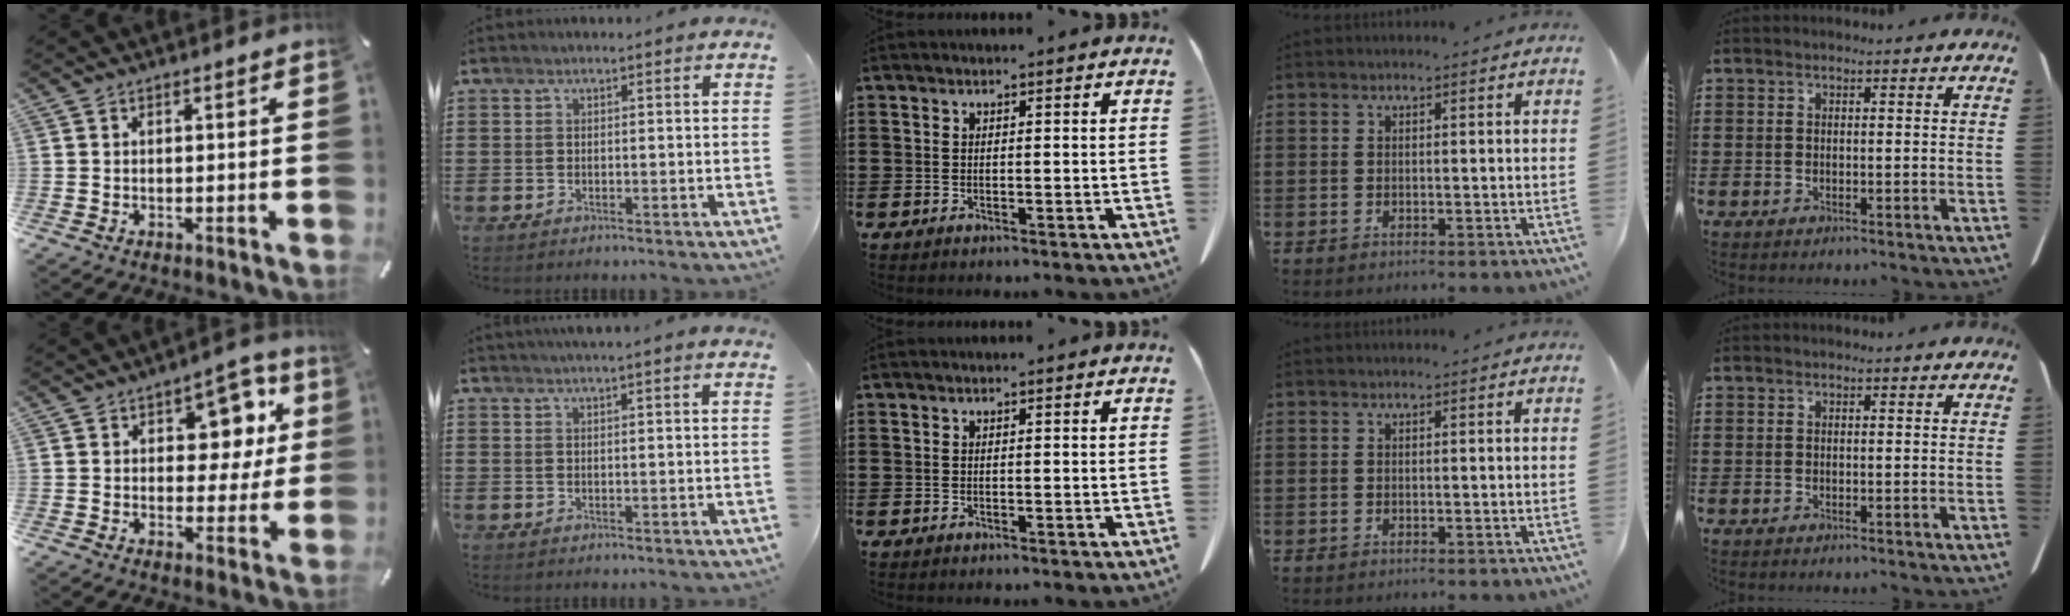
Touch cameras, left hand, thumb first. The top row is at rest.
{"thumb": {"total": 11.3, "force": [4.4, 7.5, 7.2], "torque": [-0.077, -0.023, 0.072]}, "index": {"total": 2.0, "force": [1.8, -0.4, 0.7], "torque": [-0.015, 0.001, 0.035]}}